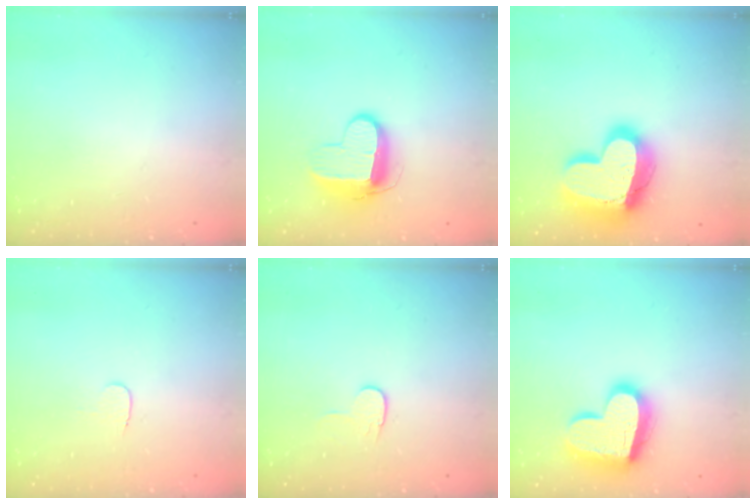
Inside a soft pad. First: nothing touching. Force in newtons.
{"total": 10.8, "press": 10.8, "slide": 0.9}
{"total": 23.4, "press": 23.3, "slide": 1.9}
{"total": 3.8, "press": 3.7, "slide": 0.4}
{"total": 6.2, "press": 6.2, "slide": 0.5}
{"total": 18.2, "press": 18.1, "slide": 1.4}